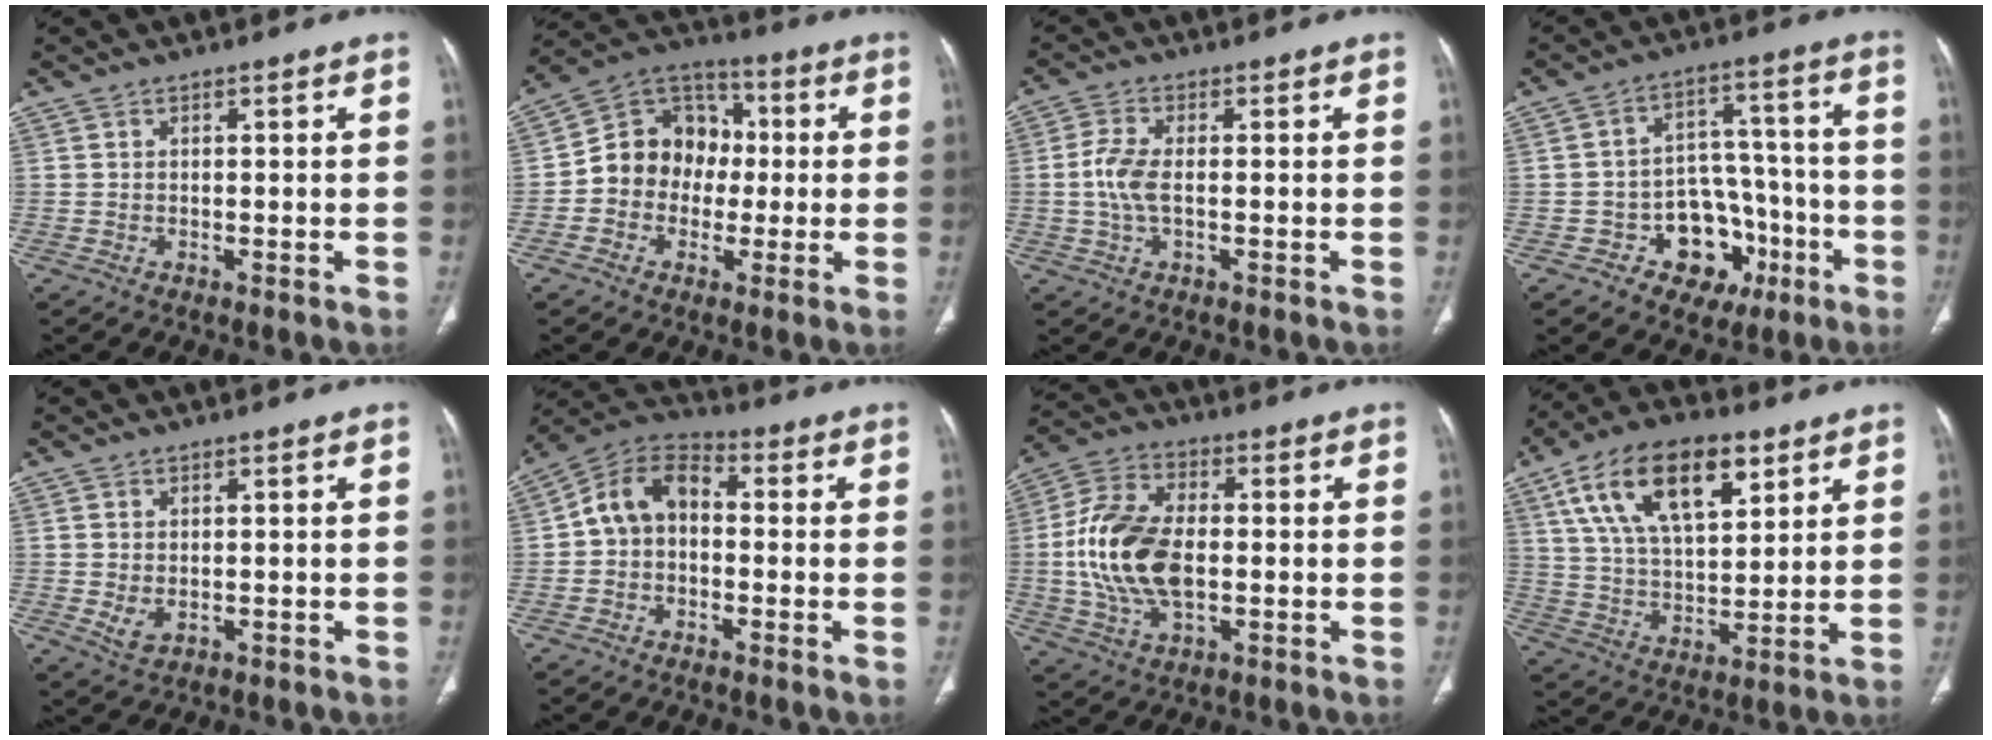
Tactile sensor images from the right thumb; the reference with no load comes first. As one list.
[{"total": 13.1, "force": [-0.8, 11.3, 6.5], "torque": [-0.064, 0.036, -0.026]}, {"total": 5.5, "force": [-0.4, 2.4, 4.9], "torque": [-0.124, 0.005, -0.012]}, {"total": 13.1, "force": [-5.5, 9.9, 6.7], "torque": [-0.040, 0.059, -0.071]}, {"total": 2.7, "force": [-0.2, 1.8, 2.0], "torque": [-0.040, -0.005, 0.006]}, {"total": 9.6, "force": [-0.2, 7.2, 6.3], "torque": [-0.095, 0.034, -0.023]}, {"total": 16.3, "force": [-0.9, 9.4, 13.4], "torque": [-0.270, 0.012, -0.016]}, {"total": 19.6, "force": [9.3, 9.7, 14.3], "torque": [-0.227, -0.019, 0.167]}]